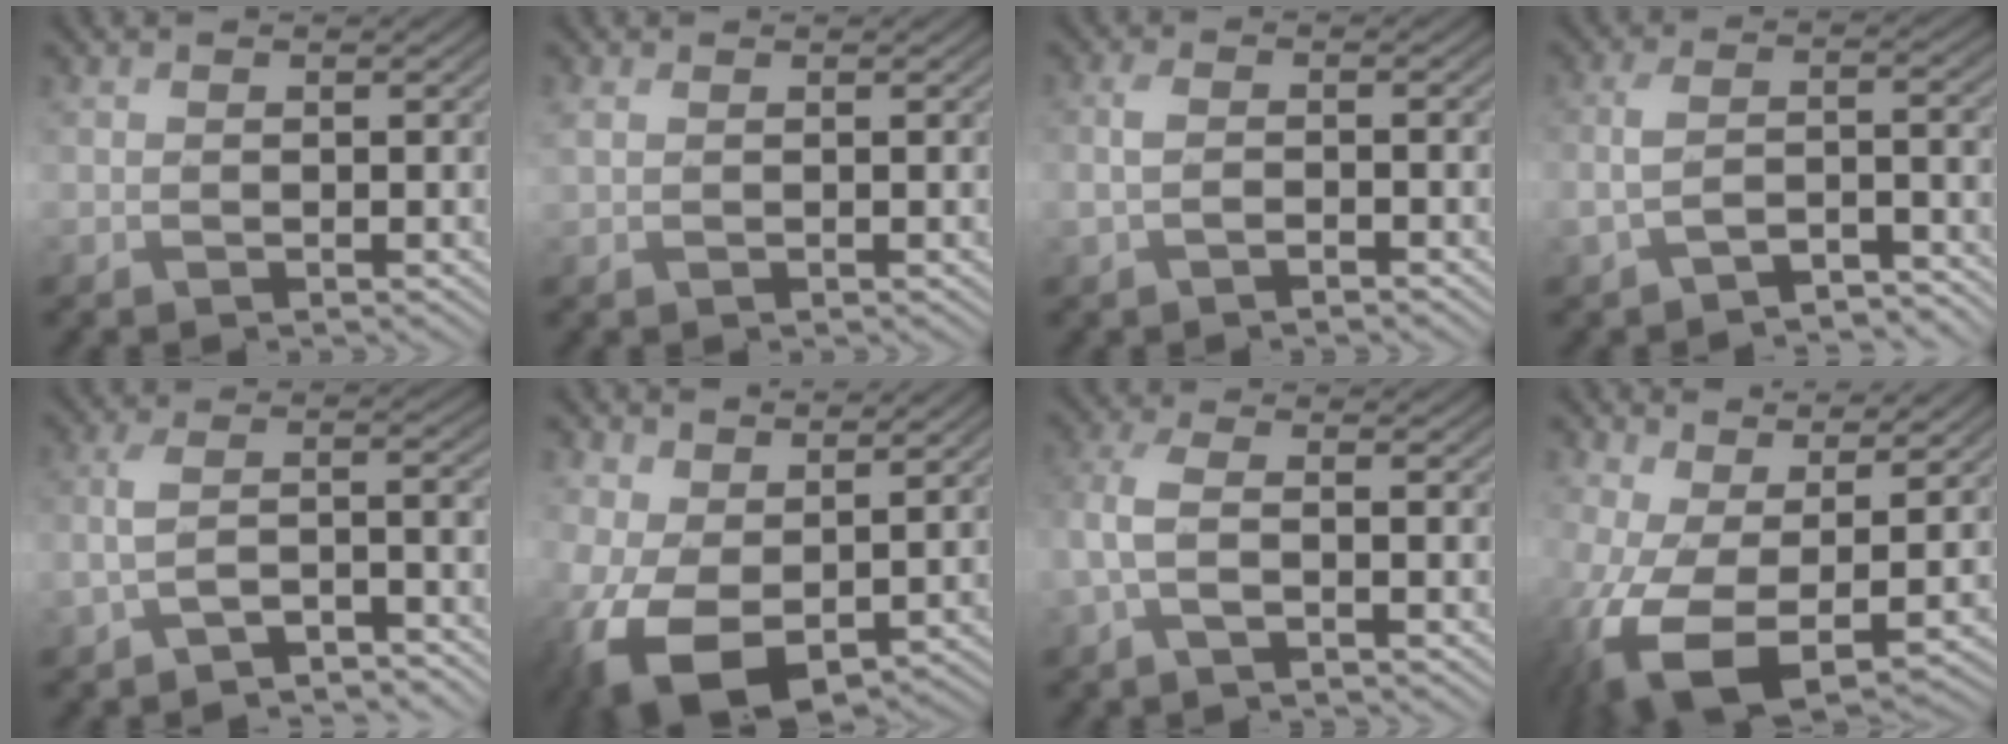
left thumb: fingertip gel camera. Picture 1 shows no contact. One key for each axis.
{"total": 1.1, "fx": 0.5, "fy": 0.4, "fz": 0.9, "tx": -0.028, "ty": 0.004, "tz": 0.011}
{"total": 2.4, "fx": -1.0, "fy": 0.9, "fz": 1.9, "tx": -0.048, "ty": 0.001, "tz": -0.024}
{"total": 5.2, "fx": -3.6, "fy": 1.7, "fz": 3.3, "tx": -0.073, "ty": -0.003, "tz": -0.071}
{"total": 5.3, "fx": -3.8, "fy": 1.5, "fz": 3.3, "tx": -0.070, "ty": 0.001, "tz": -0.077}
{"total": 9.5, "fx": 1.1, "fy": 6.1, "fz": 7.2, "tx": -0.190, "ty": -0.021, "tz": 0.024}
{"total": 4.4, "fx": -1.2, "fy": 1.4, "fz": 3.9, "tx": -0.101, "ty": 0.004, "tz": -0.035}
{"total": 11.6, "fx": -1.2, "fy": 5.8, "fz": 10.0, "tx": -0.246, "ty": -0.026, "tz": -0.013}